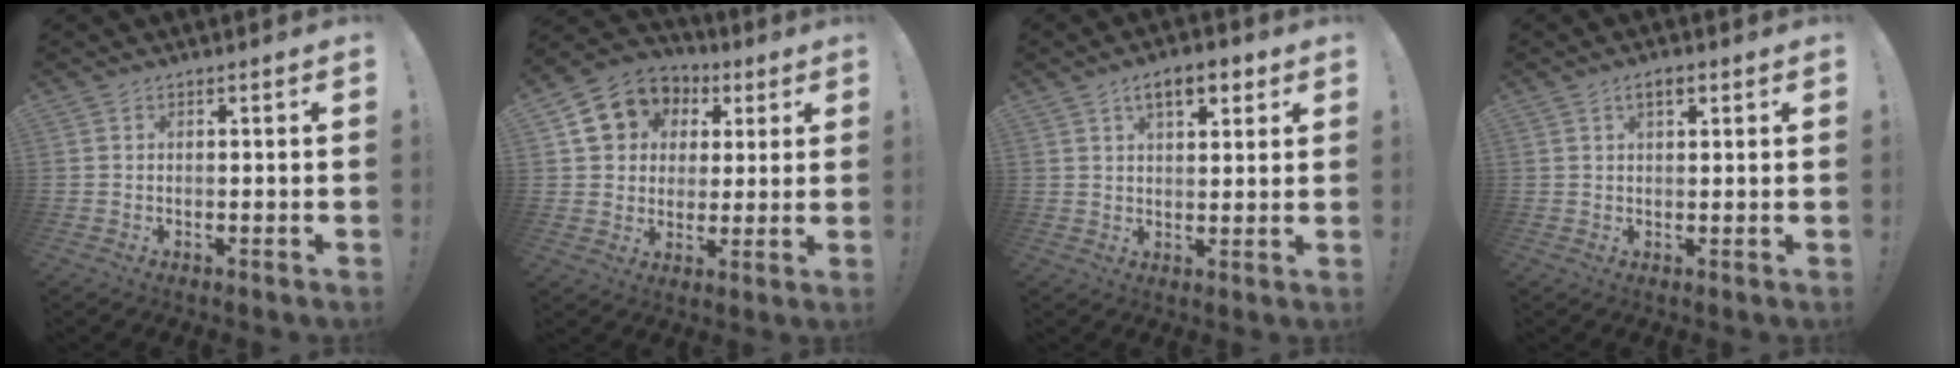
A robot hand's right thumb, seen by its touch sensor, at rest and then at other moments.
{"total": 12.2, "force": [4.6, 10.3, 4.5], "torque": [-0.062, -0.020, 0.096]}
{"total": 8.0, "force": [4.4, 3.5, 5.7], "torque": [-0.080, -0.009, 0.074]}
{"total": 3.4, "force": [1.7, 1.4, 2.6], "torque": [-0.041, 0.000, 0.028]}